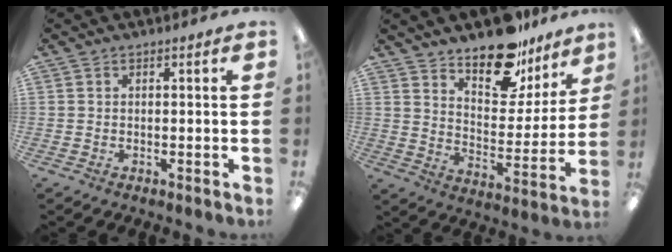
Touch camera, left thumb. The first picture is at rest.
{"total": 16.2, "force": [13.0, 7.2, 6.5], "torque": [-0.098, -0.090, 0.232]}